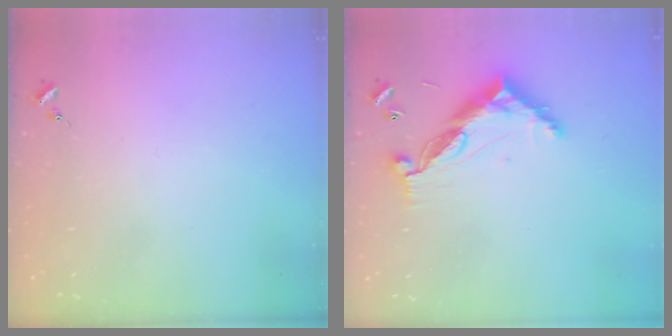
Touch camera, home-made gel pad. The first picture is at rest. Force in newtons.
{"total": 11.5, "press": 11.4, "slide": 1.0}